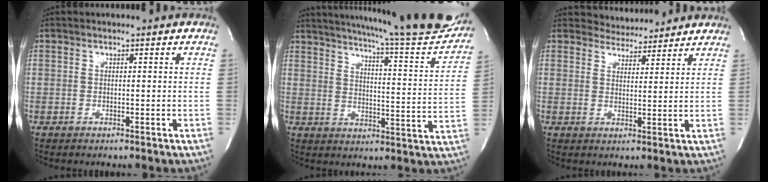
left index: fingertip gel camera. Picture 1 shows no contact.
{"total": 24.8, "force": [22.6, 0.9, 10.2], "torque": [-0.156, -0.080, 0.279]}
{"total": 5.1, "force": [5.0, 0.9, 0.0], "torque": [-0.007, 0.007, 0.073]}